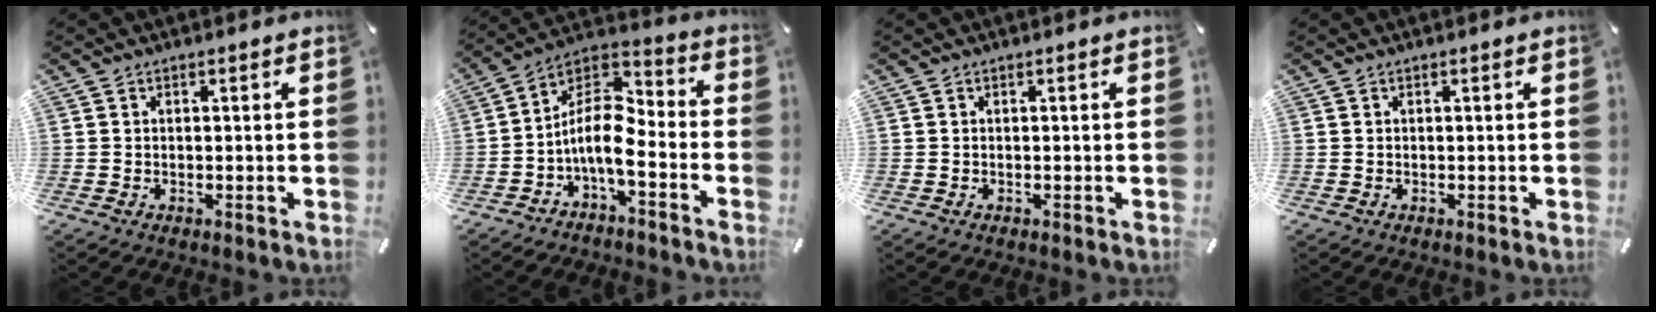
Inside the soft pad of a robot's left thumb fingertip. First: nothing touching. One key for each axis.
{"total": 11.2, "fx": -4.8, "fy": 5.6, "fz": 8.4, "tx": -0.178, "ty": 0.006, "tz": -0.090}
{"total": 0.0}
{"total": 0.0}